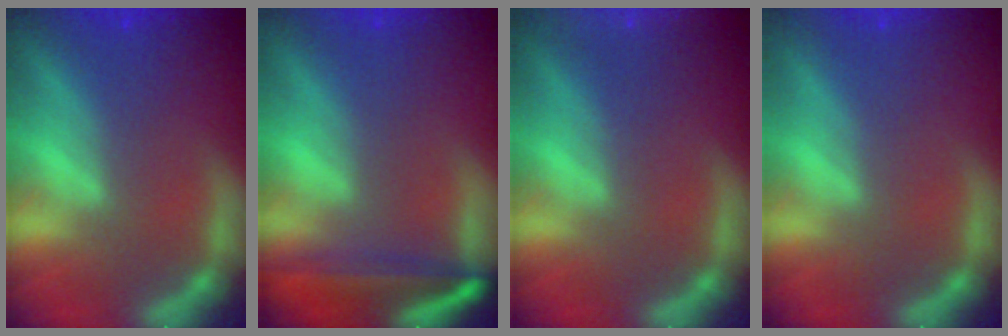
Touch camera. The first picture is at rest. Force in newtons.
{"total": 7.6}
{"total": 5.5}
{"total": 0.0}